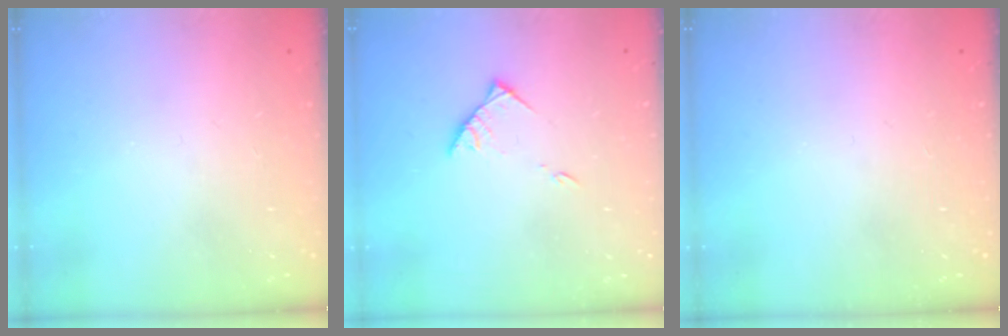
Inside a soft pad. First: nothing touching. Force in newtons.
{"total": 4.2, "press": 4.1, "slide": 0.6}
{"total": 0.0}